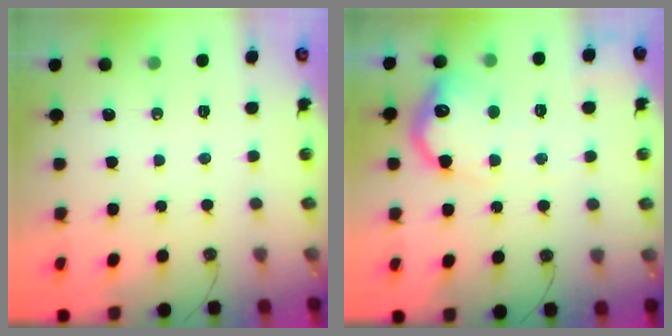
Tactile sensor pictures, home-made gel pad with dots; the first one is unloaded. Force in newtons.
{"total": 17.5, "press": 17.4, "slide": 1.2}